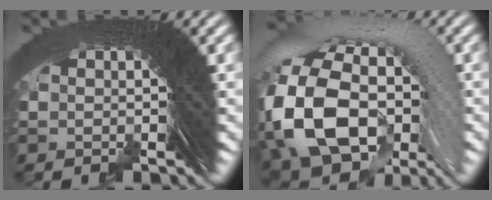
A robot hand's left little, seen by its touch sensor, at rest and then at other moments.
{"total": 15.5, "force": [-0.7, -1.1, -15.4], "torque": [0.131, 0.007, -0.026]}